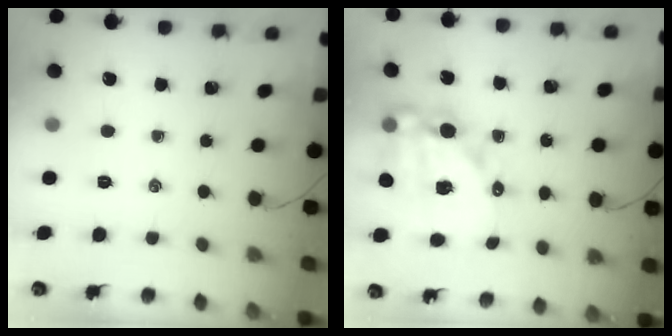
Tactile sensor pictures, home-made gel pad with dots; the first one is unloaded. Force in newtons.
{"total": 17.1, "press": 16.6, "slide": 4.1}